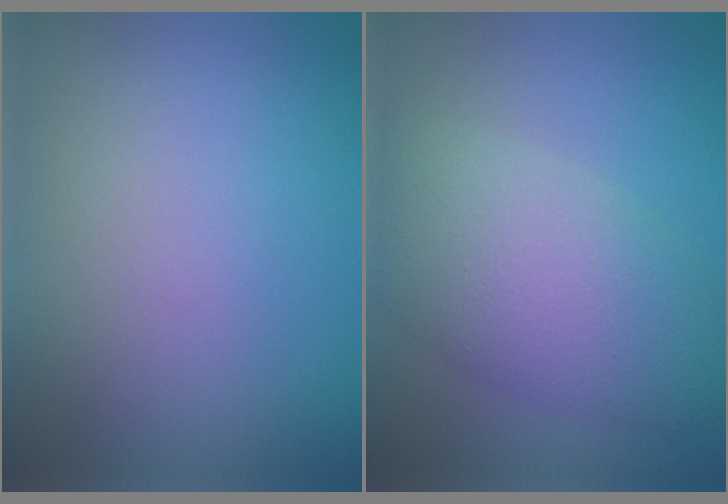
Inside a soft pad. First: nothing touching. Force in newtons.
{"total": 8.0, "press": 8.0, "slide": 0.3}